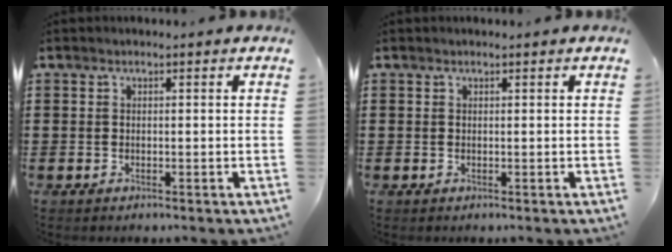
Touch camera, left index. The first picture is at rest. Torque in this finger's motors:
{"motor_torque": [-0.04, 0.00, -0.03, -0.02]}